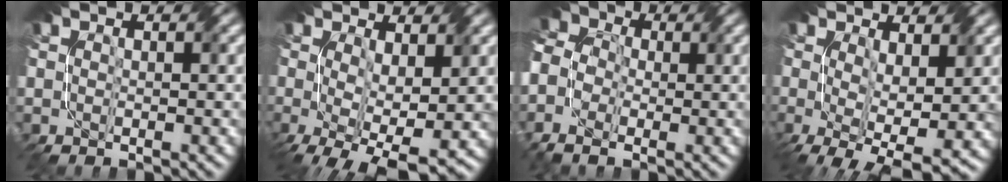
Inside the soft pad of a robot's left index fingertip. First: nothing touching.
{"total": 8.4, "force": [-1.4, 4.5, 6.9], "torque": [-0.131, -0.024, -0.006]}
{"total": 6.2, "force": [-2.2, 4.6, 3.6], "torque": [-0.091, -0.001, -0.042]}
{"total": 8.0, "force": [-0.9, 4.3, 6.7], "torque": [-0.130, -0.026, 0.002]}